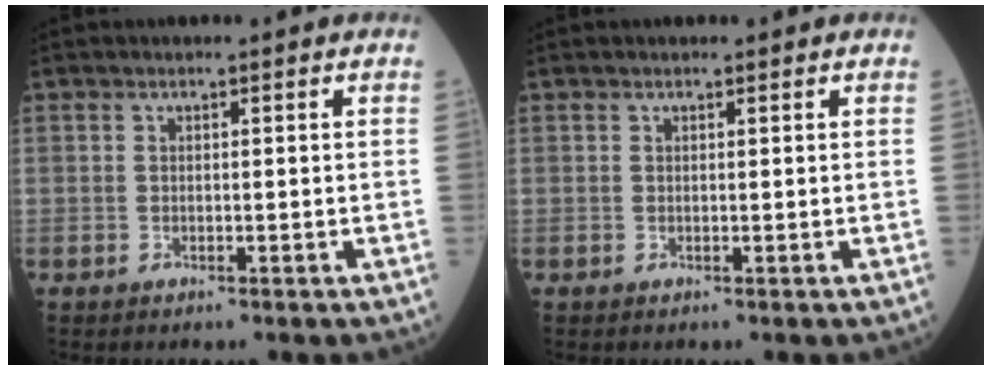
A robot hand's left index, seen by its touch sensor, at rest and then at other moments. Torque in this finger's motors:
{"motor_torque": [0.03, 0.11, -0.02, -0.01]}